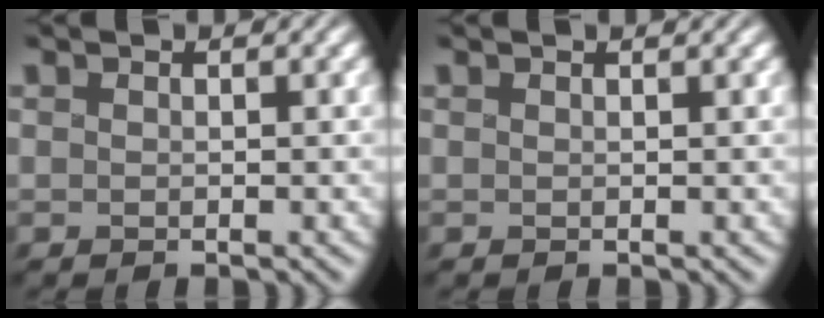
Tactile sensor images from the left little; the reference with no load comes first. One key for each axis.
{"total": 1.2, "fx": 0.9, "fy": 0.5, "fz": 0.7, "tx": 0.003, "ty": 0.008, "tz": -0.006}